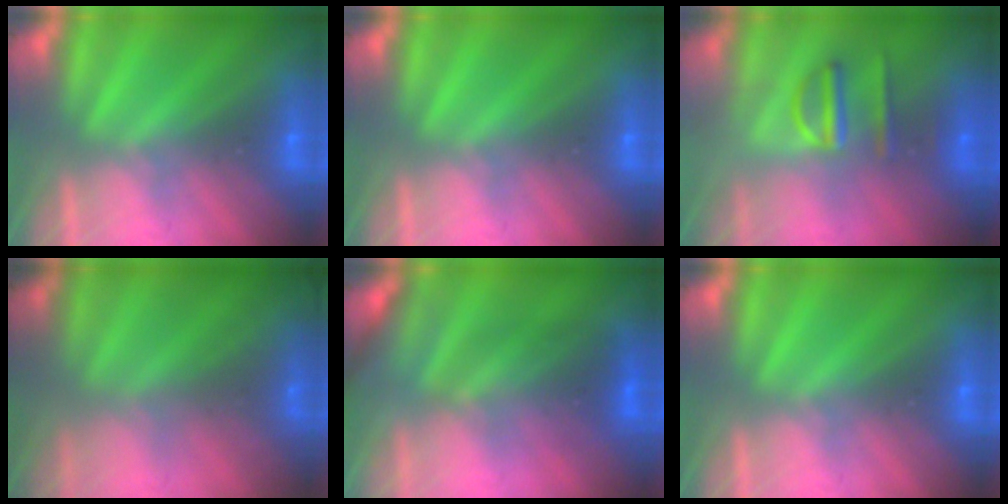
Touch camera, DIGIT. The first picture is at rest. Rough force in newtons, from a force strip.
{"total": 0.0}
{"total": 3.1}
{"total": 10.7}
{"total": 2.3}
{"total": 0.0}